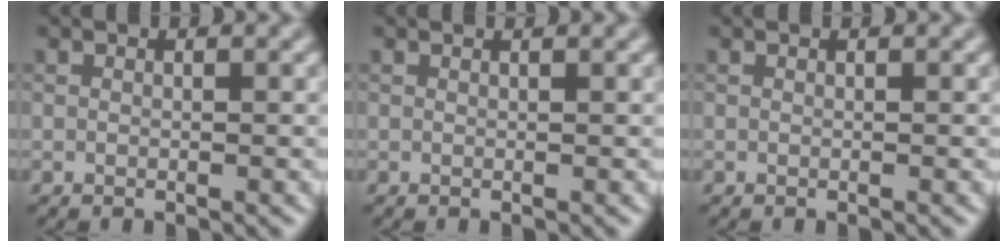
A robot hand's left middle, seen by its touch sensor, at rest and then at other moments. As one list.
[{"total": 0.9, "force": [0.7, 0.3, 0.5], "torque": [-0.003, -0.001, 0.003]}, {"total": 0.0}]